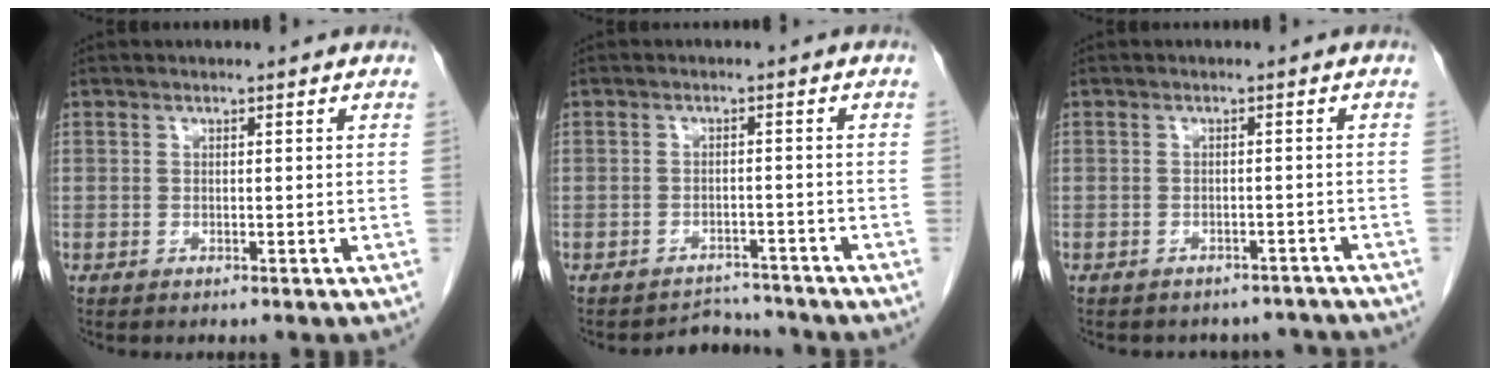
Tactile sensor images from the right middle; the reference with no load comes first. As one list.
[{"total": 3.6, "force": [-3.4, 0.6, -1.1], "torque": [0.013, 0.007, -0.046]}, {"total": 7.9, "force": [-7.1, 3.3, 0.8], "torque": [-0.011, 0.012, -0.071]}]